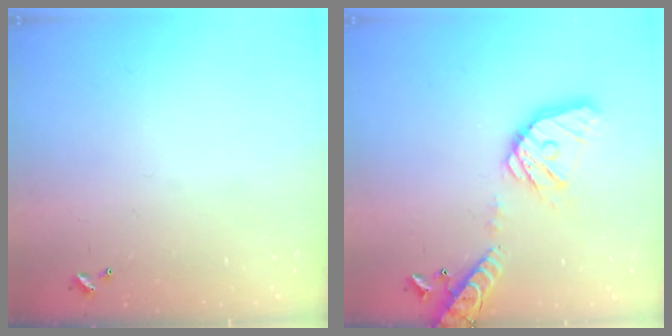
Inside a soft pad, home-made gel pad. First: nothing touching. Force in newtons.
{"total": 19.5, "press": 19.2, "slide": 3.3}